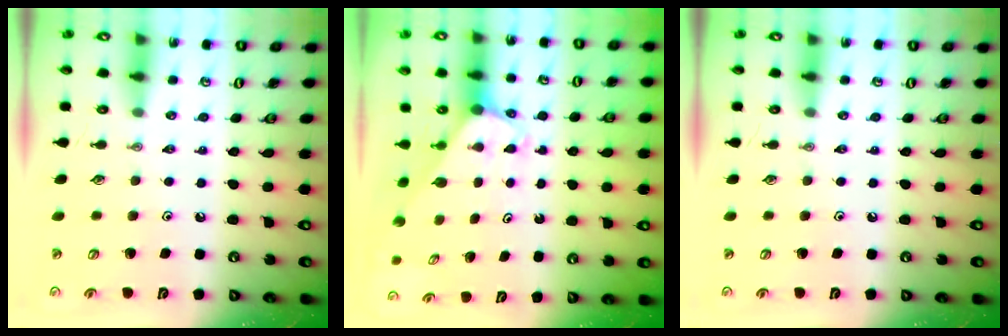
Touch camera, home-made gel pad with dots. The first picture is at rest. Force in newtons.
{"total": 2.0, "press": 2.0, "slide": 0.1}
{"total": 0.0}